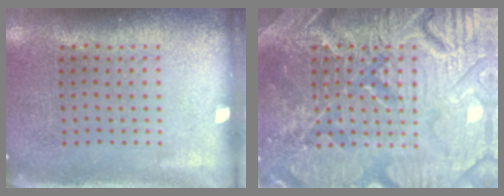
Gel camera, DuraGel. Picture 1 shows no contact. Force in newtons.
{"total": 7.2, "press": 7.2, "slide": 0.9}